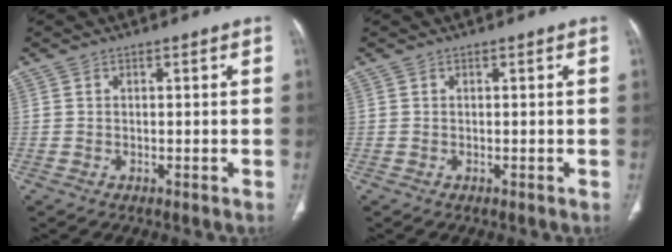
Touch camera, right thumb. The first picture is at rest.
{"total": 0.0}